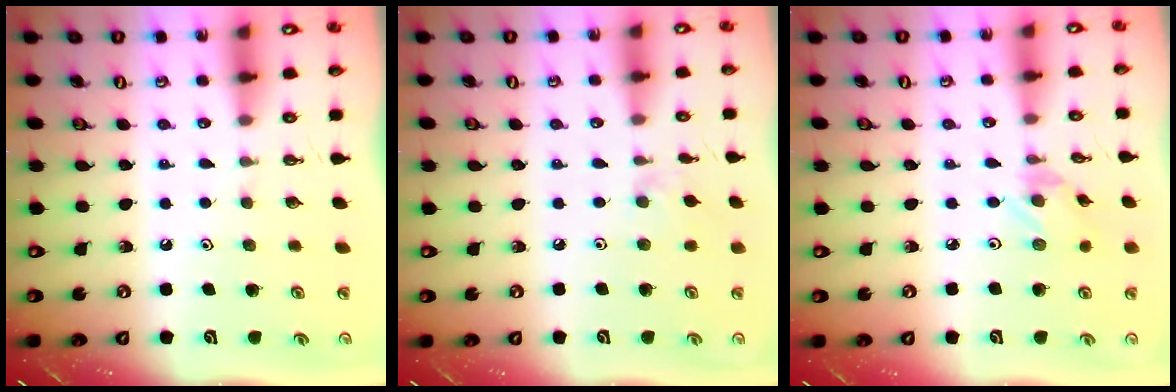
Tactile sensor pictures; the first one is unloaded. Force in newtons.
{"total": 3.4, "press": 3.3, "slide": 0.6}
{"total": 1.3, "press": 1.3, "slide": 0.1}